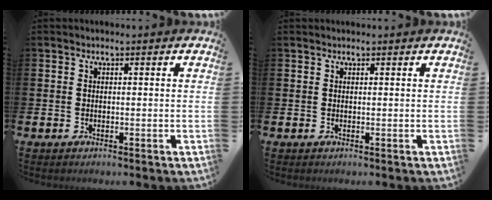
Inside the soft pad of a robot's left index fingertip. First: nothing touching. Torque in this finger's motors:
{"motor_torque": [0.03, -1.45, -0.05, -0.04]}